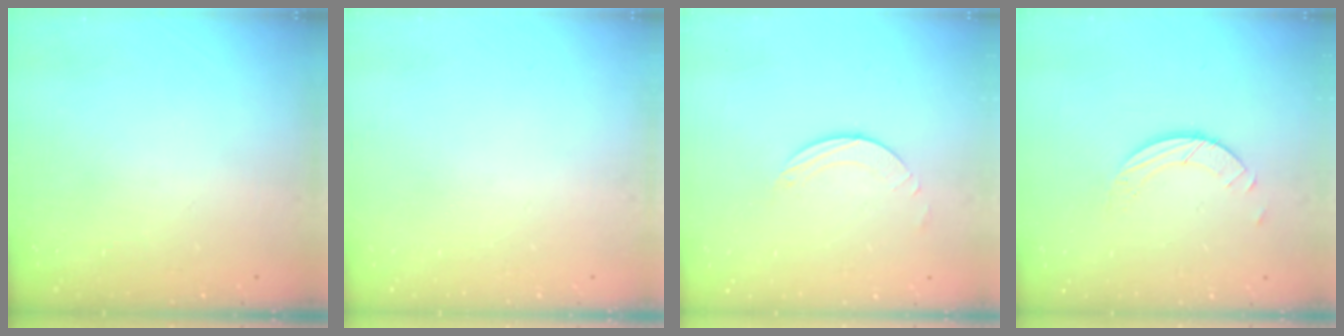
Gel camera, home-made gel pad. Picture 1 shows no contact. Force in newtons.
{"total": 0.0}
{"total": 2.0, "press": 2.0, "slide": 0.2}
{"total": 3.2, "press": 3.2, "slide": 0.3}